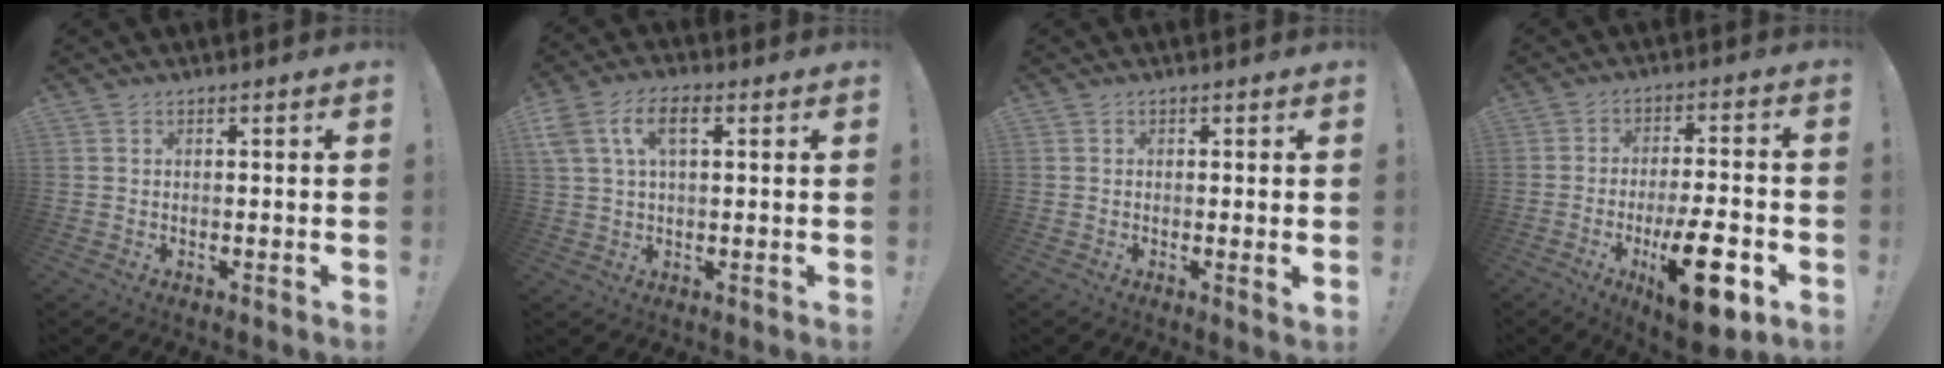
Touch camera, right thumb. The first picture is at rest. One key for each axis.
{"total": 9.1, "fx": 3.1, "fy": 5.1, "fz": 6.9, "tx": -0.134, "ty": 0.007, "tz": 0.056}
{"total": 1.7, "fx": 0.5, "fy": 0.0, "fz": 1.6, "tx": -0.014, "ty": -0.007, "tz": 0.006}
{"total": 15.8, "fx": -6.2, "fy": 4.8, "fz": 13.7, "tx": -0.205, "ty": 0.024, "tz": -0.093}